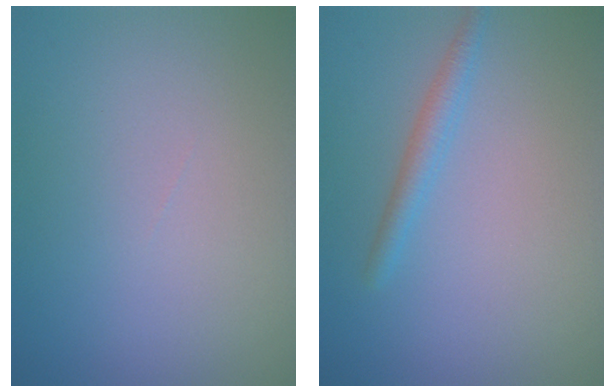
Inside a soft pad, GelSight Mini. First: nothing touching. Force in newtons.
{"total": 1.6, "press": 1.6, "slide": 0.1}